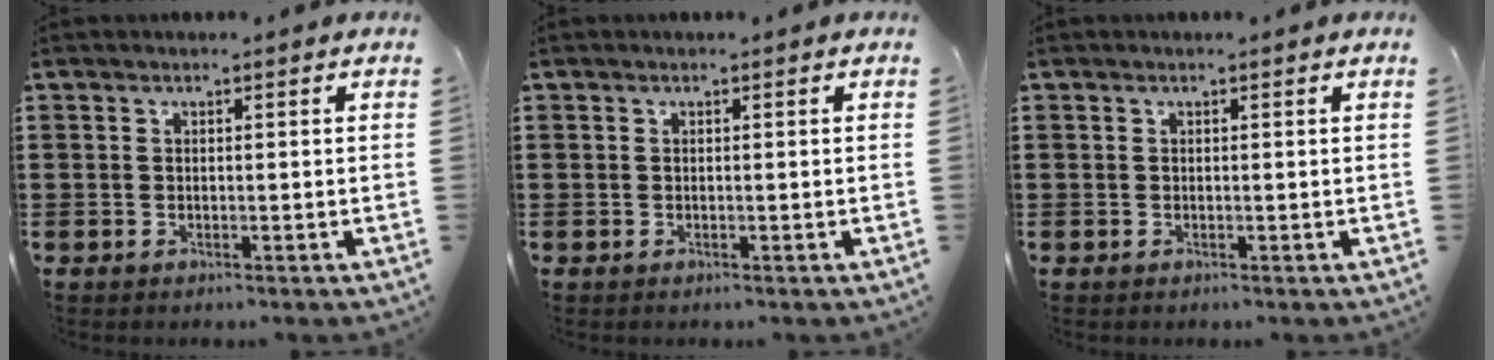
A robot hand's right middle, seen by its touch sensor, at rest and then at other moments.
{"total": 0.0}
{"total": 0.0}